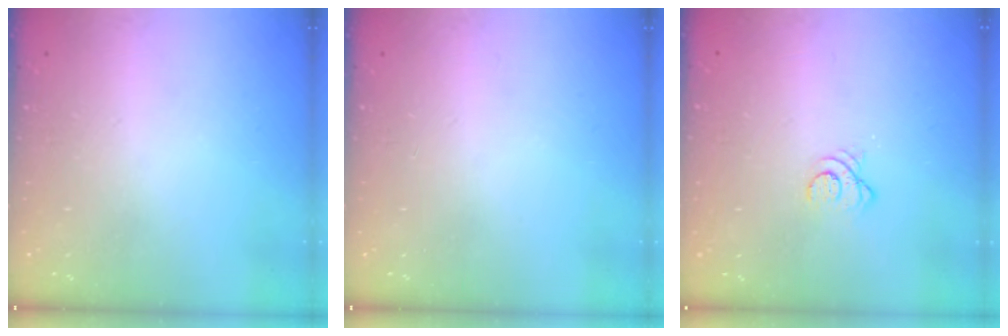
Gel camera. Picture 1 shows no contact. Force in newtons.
{"total": 0.0}
{"total": 3.3, "press": 3.3, "slide": 0.2}